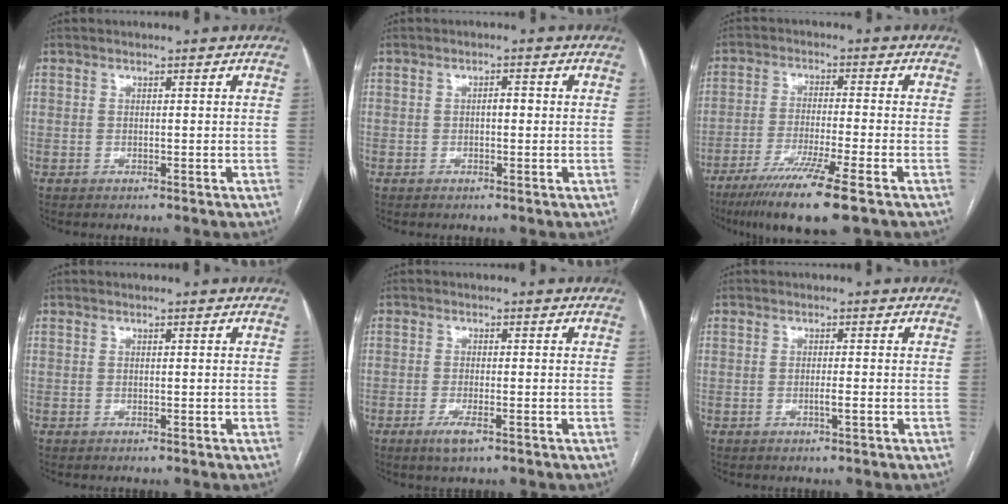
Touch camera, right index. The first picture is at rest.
{"total": 1.4, "force": [-0.1, 0.6, 1.3], "torque": [-0.016, 0.004, -0.002]}
{"total": 11.6, "force": [-7.5, -0.6, 8.9], "torque": [-0.155, -0.033, -0.123]}
{"total": 0.0}
{"total": 2.8, "force": [-1.6, 0.4, 2.3], "torque": [-0.048, -0.006, -0.029]}
{"total": 1.4, "force": [-0.5, -0.1, 1.3], "torque": [-0.025, -0.003, -0.008]}